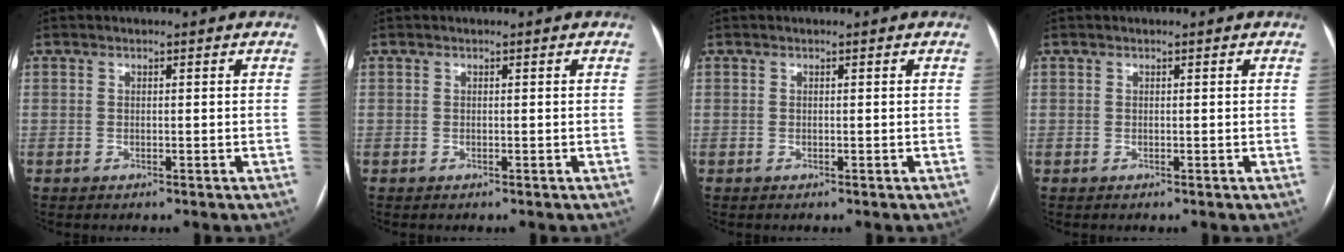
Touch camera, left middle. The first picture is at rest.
{"total": 0.0}
{"total": 0.0}
{"total": 0.0}